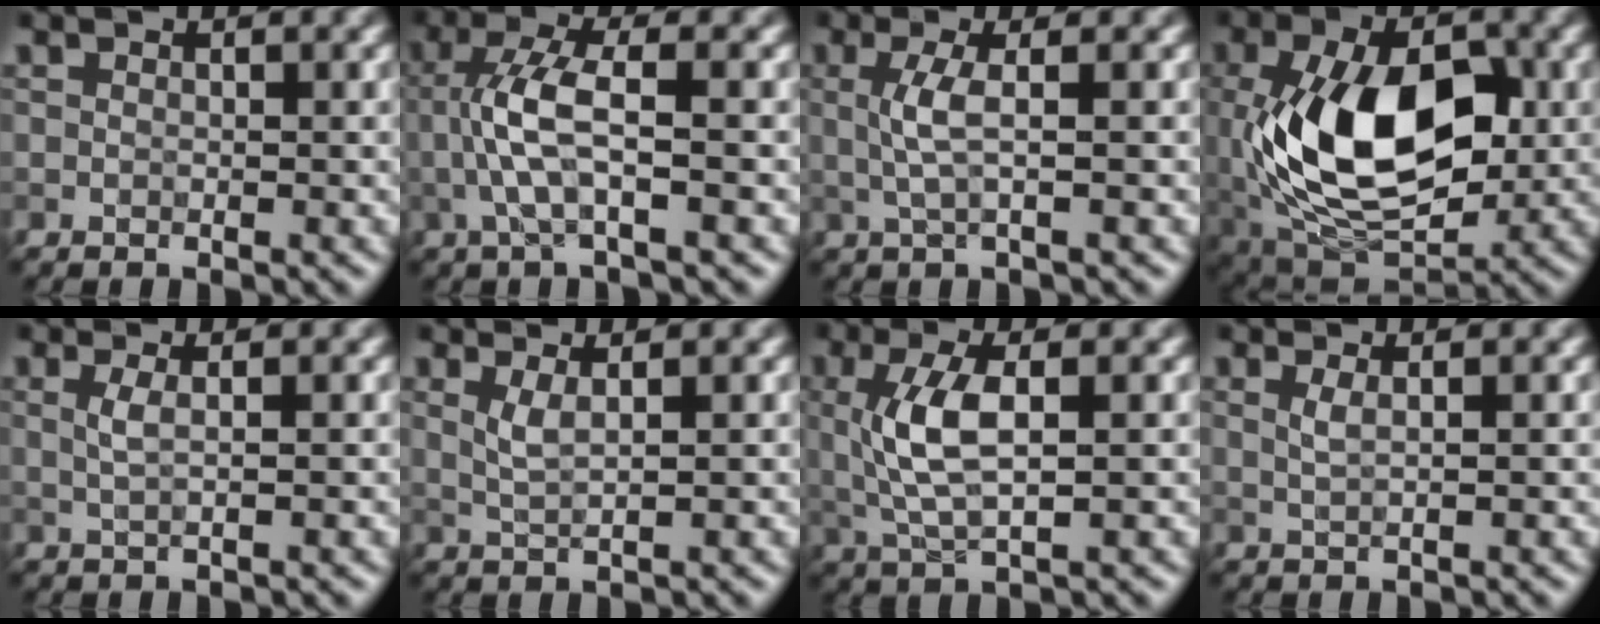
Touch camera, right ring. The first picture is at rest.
{"total": 4.5, "force": [-0.6, 0.8, 4.3], "torque": [-0.090, 0.013, -0.018]}
{"total": 2.7, "force": [0.2, 0.6, 2.6], "torque": [-0.056, 0.003, 0.002]}
{"total": 11.8, "force": [-0.4, 6.4, 9.9], "torque": [-0.179, 0.001, -0.008]}
{"total": 1.6, "force": [0.3, 0.5, 1.5], "torque": [-0.026, 0.001, 0.002]}
{"total": 1.9, "force": [0.7, 0.5, 1.7], "torque": [-0.032, -0.002, 0.014]}
{"total": 4.8, "force": [0.5, 1.6, 4.5], "torque": [-0.100, 0.003, 0.010]}
{"total": 1.4, "force": [0.5, 0.5, 1.2], "torque": [-0.018, 0.001, 0.006]}